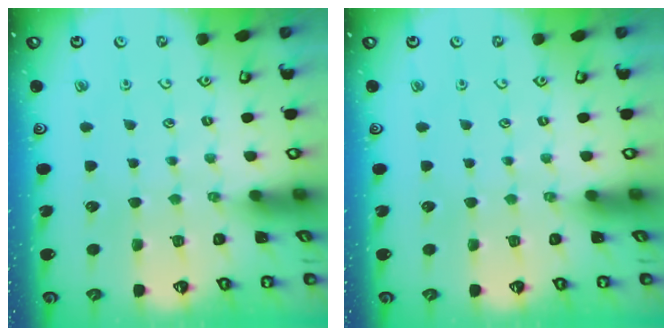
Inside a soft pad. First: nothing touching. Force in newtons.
{"total": 0.0}